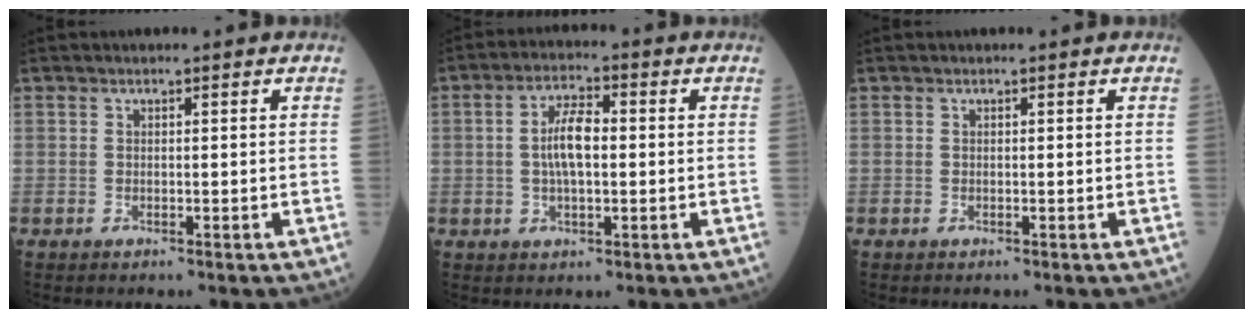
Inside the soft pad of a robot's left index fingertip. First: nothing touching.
{"total": 6.2, "force": [0.1, 2.0, 5.8], "torque": [-0.122, 0.009, -0.002]}
{"total": 0.0}